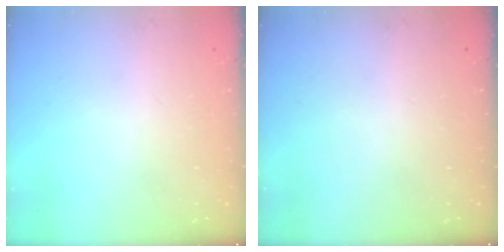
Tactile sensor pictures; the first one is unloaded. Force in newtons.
{"total": 0.0}